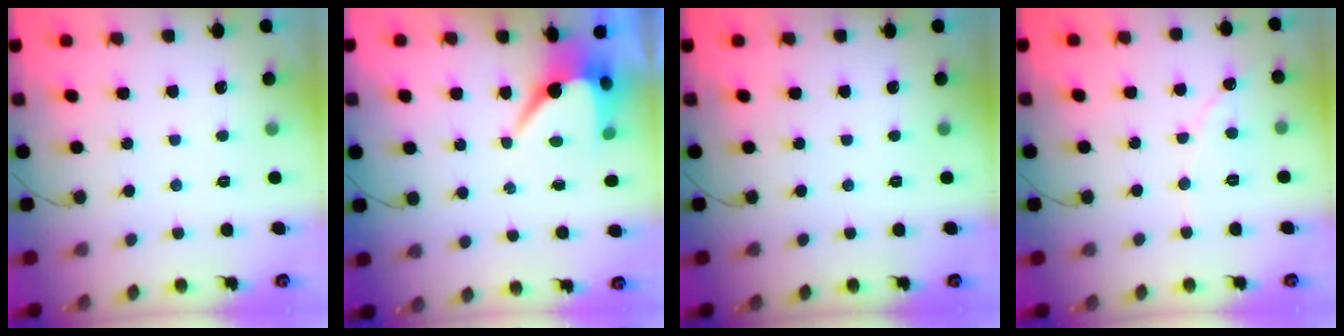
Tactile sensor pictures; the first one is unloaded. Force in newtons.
{"total": 7.7, "press": 7.7, "slide": 0.3}
{"total": 0.0}
{"total": 2.2, "press": 2.2, "slide": 0.2}